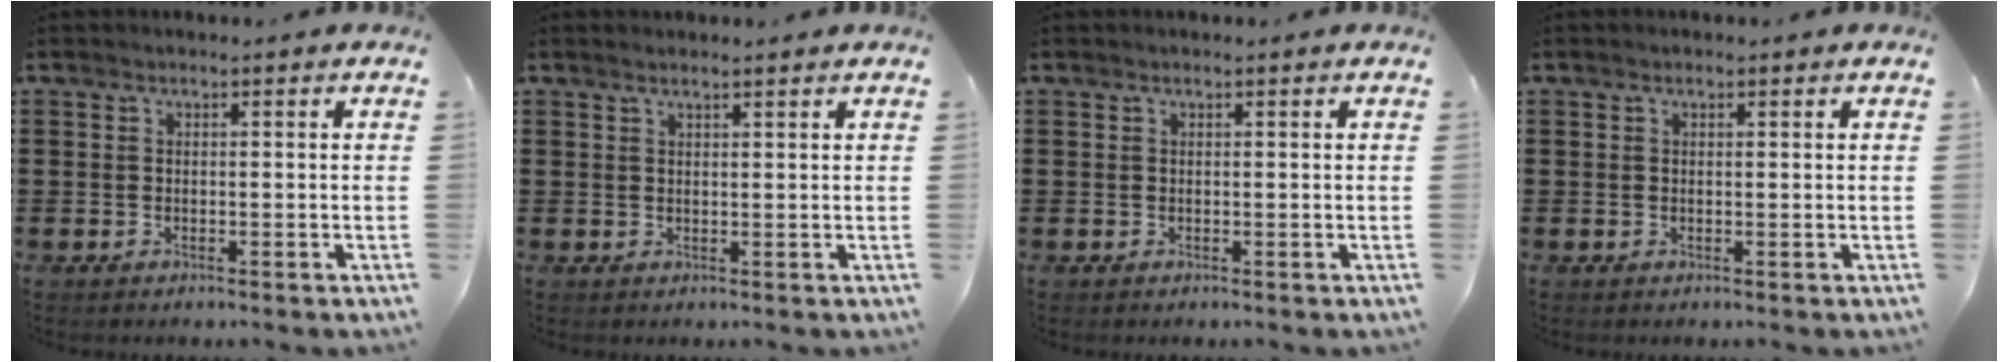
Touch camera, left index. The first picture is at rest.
{"total": 1.3, "force": [1.1, 0.0, 0.7], "torque": [-0.014, 0.000, 0.022]}
{"total": 0.0}
{"total": 0.5, "force": [0.3, 0.2, 0.4], "torque": [-0.008, 0.003, 0.006]}